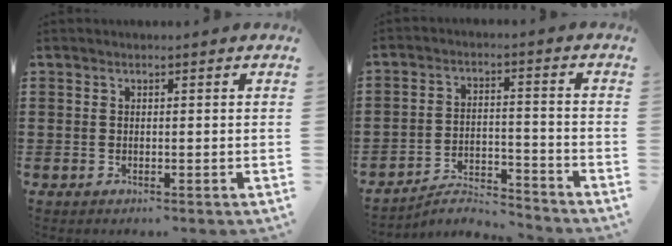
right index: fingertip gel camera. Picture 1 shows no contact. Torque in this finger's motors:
{"motor_torque": [-2.14, 0.00, -1.05, -0.21]}